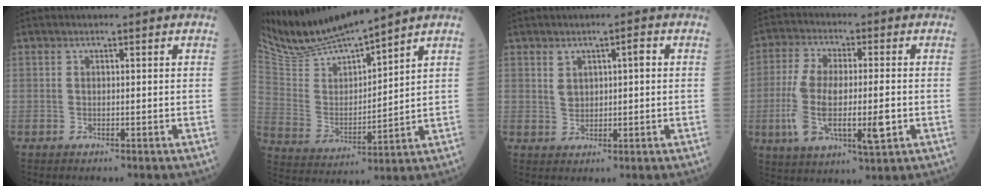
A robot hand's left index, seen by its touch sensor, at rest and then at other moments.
{"total": 12.9, "force": [12.1, -0.4, 4.5], "torque": [-0.102, 0.001, 0.245]}
{"total": 3.4, "force": [1.0, 1.6, 2.8], "torque": [-0.052, 0.011, 0.021]}
{"total": 12.8, "force": [-2.5, 4.4, 11.8], "torque": [-0.239, -0.007, -0.039]}